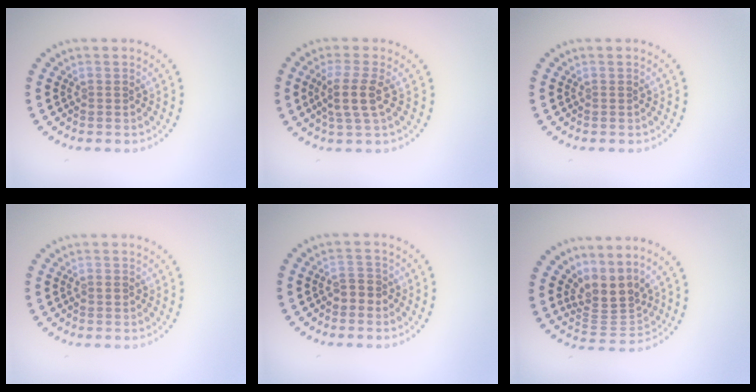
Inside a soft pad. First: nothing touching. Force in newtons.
{"total": 2.9, "press": 2.4, "slide": 1.6}
{"total": 0.0}
{"total": 1.0, "press": 1.0, "slide": 0.2}
{"total": 1.8, "press": 1.7, "slide": 0.5}
{"total": 3.5, "press": 2.5, "slide": 2.5}